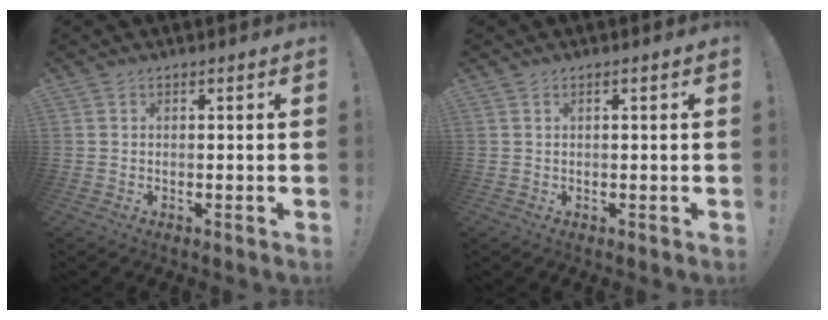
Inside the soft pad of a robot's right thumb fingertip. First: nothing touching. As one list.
[{"total": 0.9, "force": [0.1, -0.1, 0.8], "torque": [-0.015, 0.000, 0.001]}]